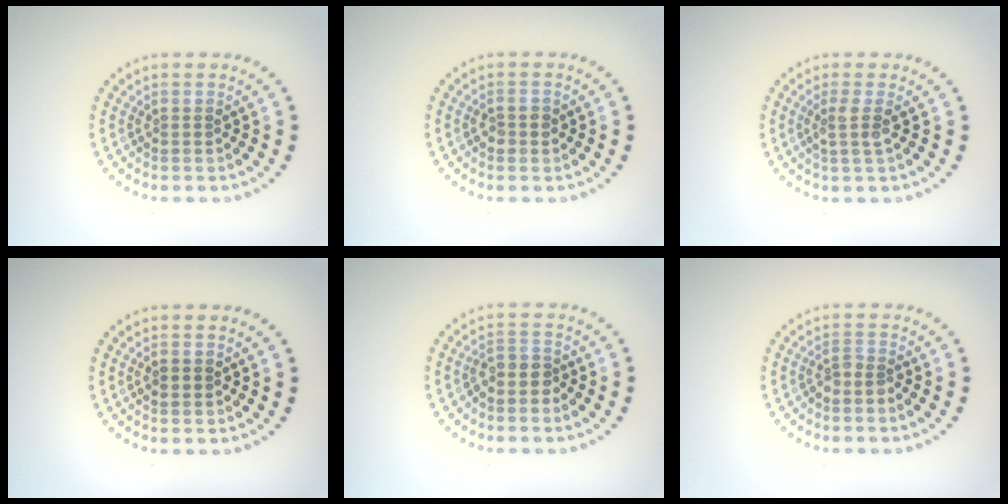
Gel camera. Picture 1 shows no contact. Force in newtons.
{"total": 1.4, "press": 1.4, "slide": 0.2}
{"total": 1.9, "press": 1.5, "slide": 1.2}
{"total": 1.2, "press": 1.2, "slide": 0.0}
{"total": 2.0, "press": 1.6, "slide": 1.2}
{"total": 1.5, "press": 1.1, "slide": 1.0}